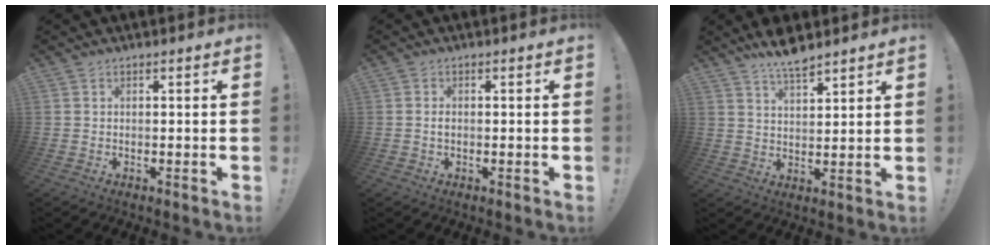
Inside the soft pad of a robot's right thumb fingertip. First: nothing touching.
{"total": 1.0, "force": [-0.3, 0.7, 0.7], "torque": [-0.020, 0.006, -0.005]}
{"total": 6.8, "force": [5.8, 1.4, 3.2], "torque": [-0.059, -0.038, 0.104]}